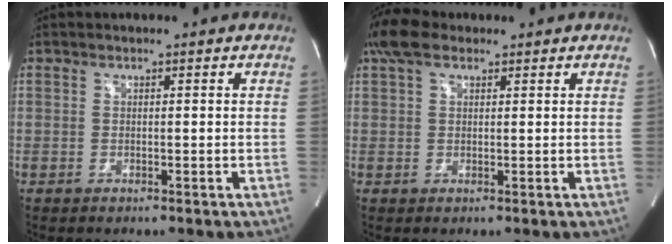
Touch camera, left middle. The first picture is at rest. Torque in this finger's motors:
{"motor_torque": [0.72, -0.48, 0.04, 0.07]}